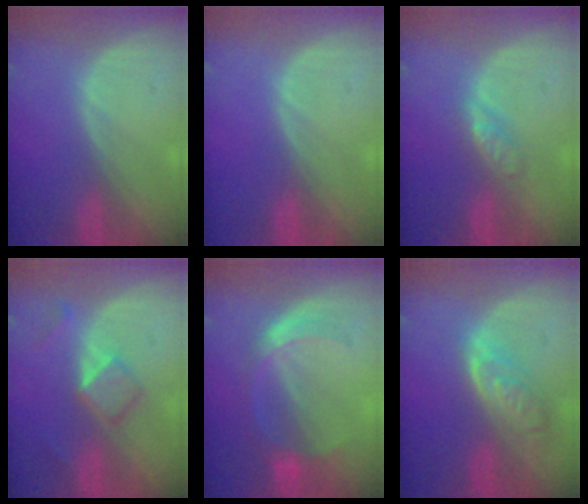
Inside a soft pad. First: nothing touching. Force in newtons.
{"total": 0.0}
{"total": 3.1, "press": 3.0, "slide": 0.3}
{"total": 5.3, "press": 4.5, "slide": 2.9}
{"total": 5.7, "press": 5.4, "slide": 1.8}
{"total": 6.3, "press": 5.7, "slide": 2.7}